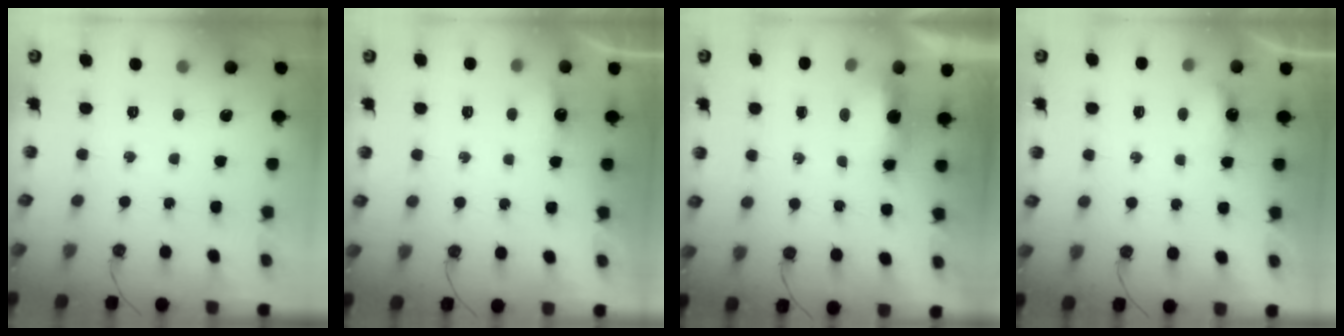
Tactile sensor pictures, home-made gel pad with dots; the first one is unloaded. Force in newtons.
{"total": 2.9, "press": 2.9, "slide": 0.3}
{"total": 14.1, "press": 6.9, "slide": 12.3}
{"total": 4.5, "press": 4.4, "slide": 0.8}